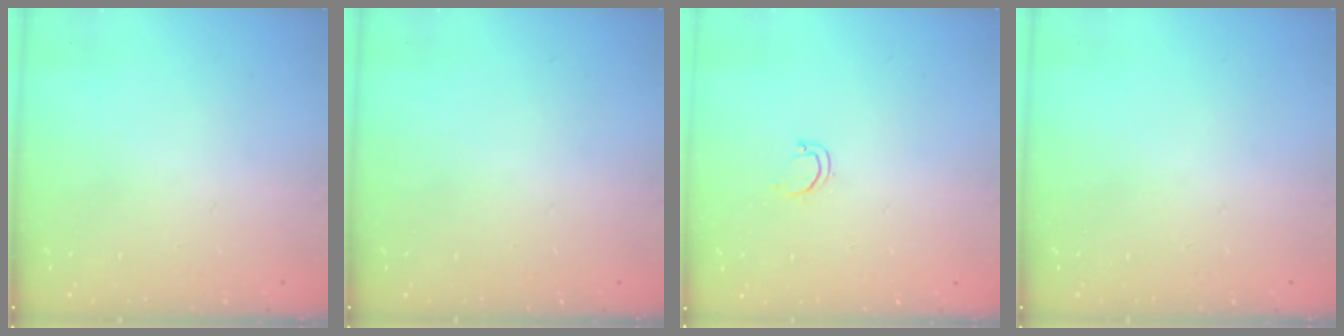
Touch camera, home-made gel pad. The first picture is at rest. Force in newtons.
{"total": 0.0}
{"total": 2.8, "press": 2.8, "slide": 0.2}
{"total": 0.0}